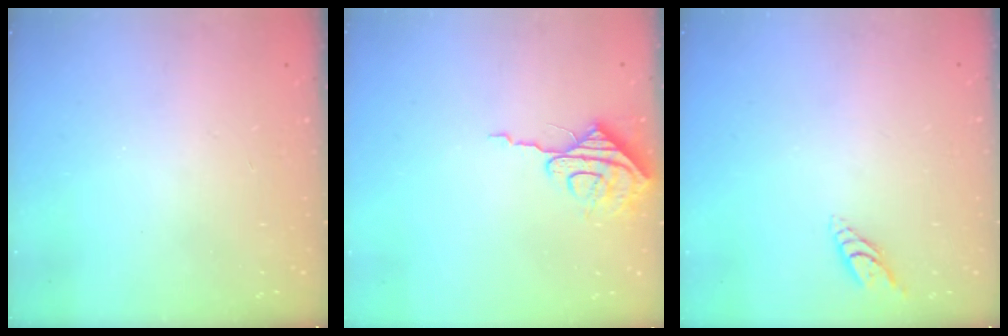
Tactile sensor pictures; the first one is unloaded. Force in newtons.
{"total": 8.2, "press": 8.2, "slide": 0.7}
{"total": 6.0, "press": 6.0, "slide": 0.7}